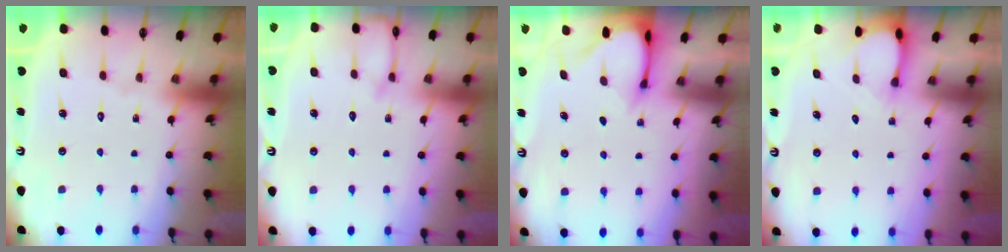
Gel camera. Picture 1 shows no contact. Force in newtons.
{"total": 4.9, "press": 4.9, "slide": 0.4}
{"total": 3.5, "press": 3.4, "slide": 0.2}
{"total": 3.1, "press": 3.1, "slide": 0.2}